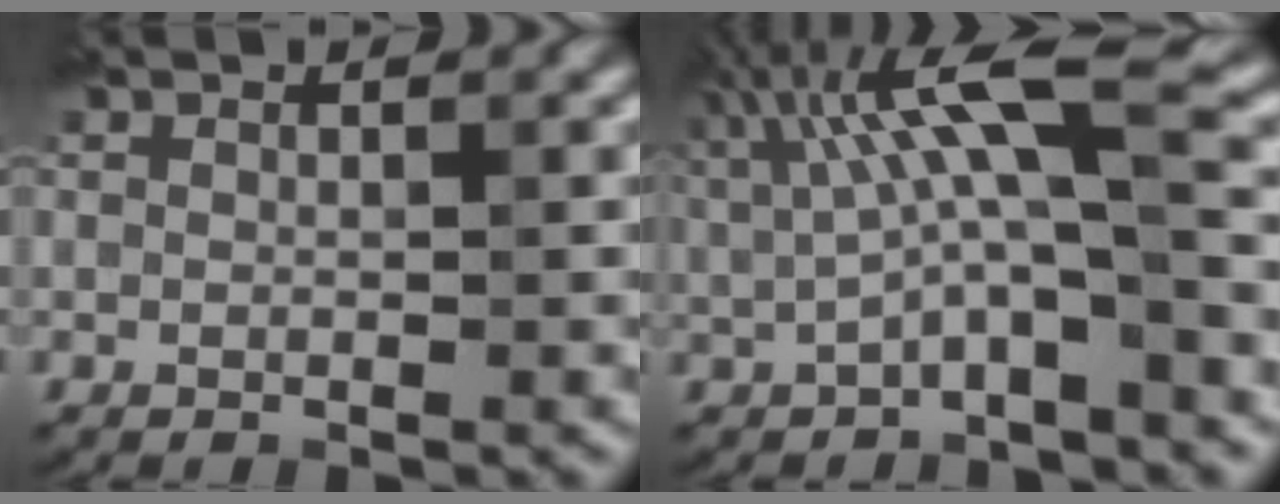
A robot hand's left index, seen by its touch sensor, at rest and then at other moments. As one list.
[{"total": 6.2, "force": [0.7, 1.0, 6.1], "torque": [-0.138, -0.002, 0.038]}]